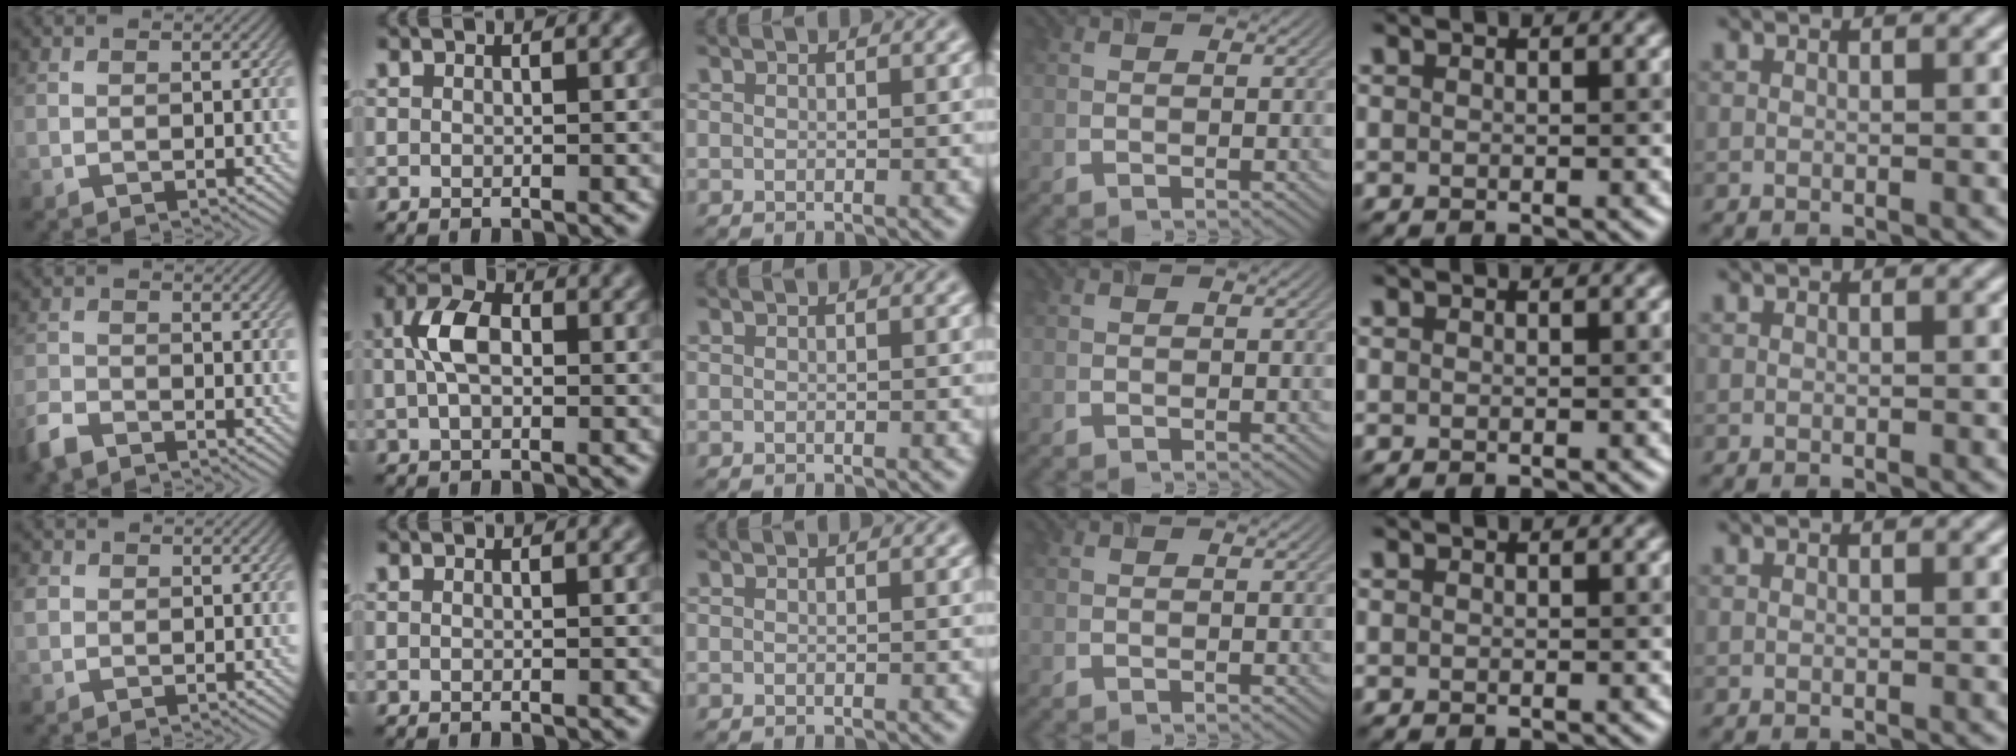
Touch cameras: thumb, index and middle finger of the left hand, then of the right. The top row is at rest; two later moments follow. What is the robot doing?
{"motion": "insert", "object": "airpods case & airpods"}